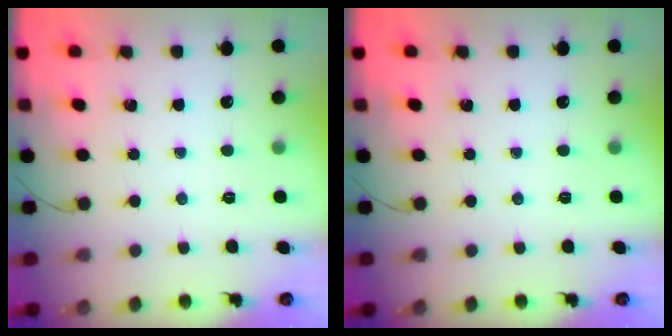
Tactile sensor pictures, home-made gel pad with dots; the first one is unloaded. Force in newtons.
{"total": 0.0}